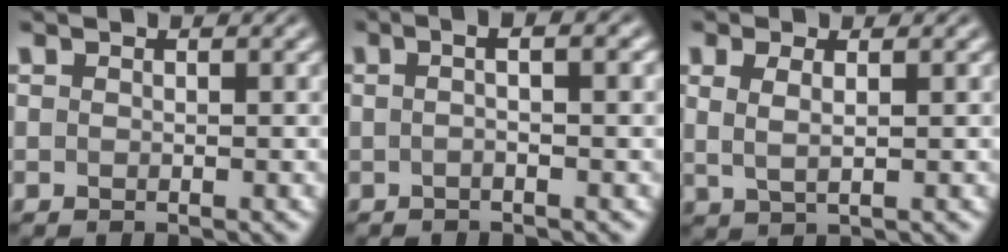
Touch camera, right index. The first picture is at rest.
{"total": 2.6, "force": [-0.2, -0.8, 2.5], "torque": [-0.033, 0.011, -0.008]}
{"total": 2.6, "force": [0.8, 1.2, 2.1], "torque": [-0.043, -0.002, 0.020]}